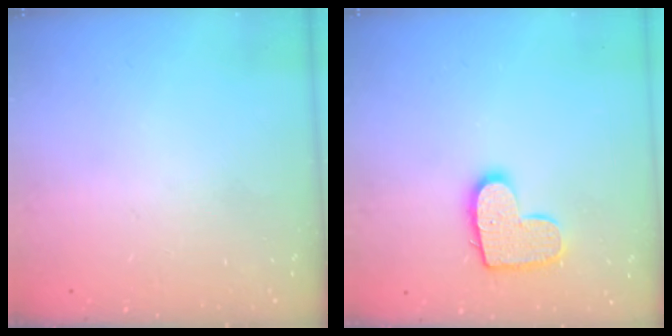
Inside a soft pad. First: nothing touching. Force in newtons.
{"total": 12.0, "press": 12.0, "slide": 0.8}